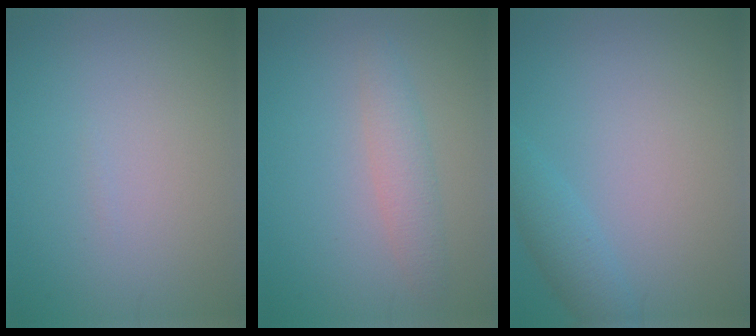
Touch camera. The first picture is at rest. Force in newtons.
{"total": 2.4, "press": 2.4, "slide": 0.0}
{"total": 2.1, "press": 2.1, "slide": 0.2}